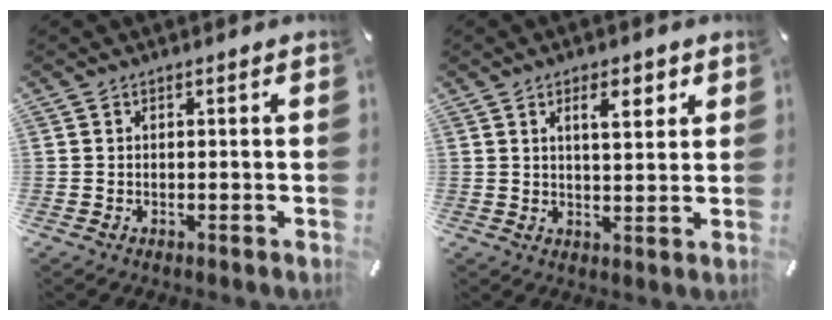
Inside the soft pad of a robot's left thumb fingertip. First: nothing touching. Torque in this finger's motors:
{"motor_torque": [-0.13, -0.20, 0.23, 0.16, 0.02]}